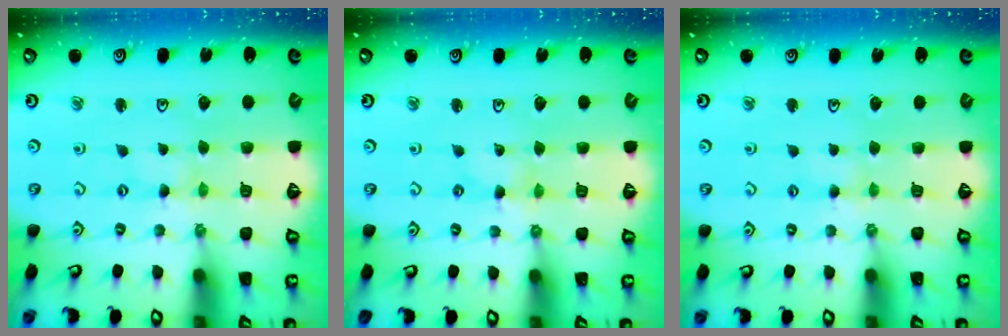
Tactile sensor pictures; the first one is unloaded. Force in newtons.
{"total": 0.0}
{"total": 2.4, "press": 2.4, "slide": 0.4}